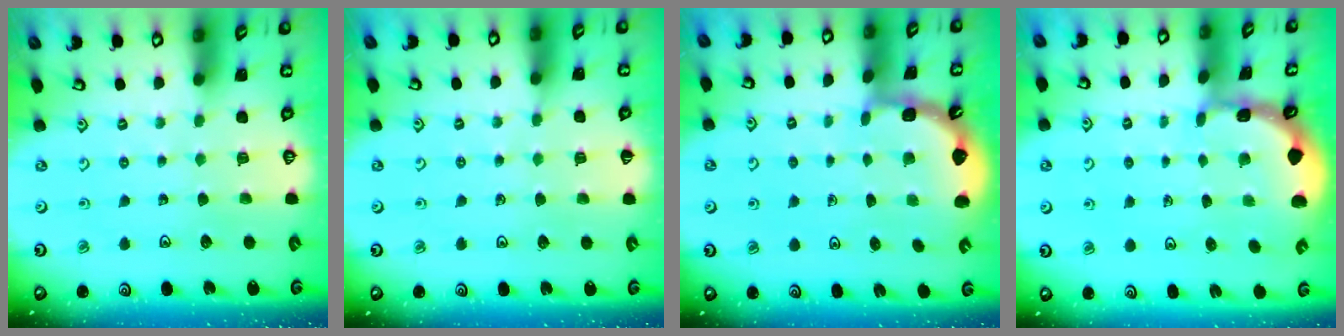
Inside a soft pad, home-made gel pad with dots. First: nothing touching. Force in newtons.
{"total": 2.5, "press": 2.5, "slide": 0.5}
{"total": 2.1, "press": 2.1, "slide": 0.2}
{"total": 2.7, "press": 2.7, "slide": 0.3}